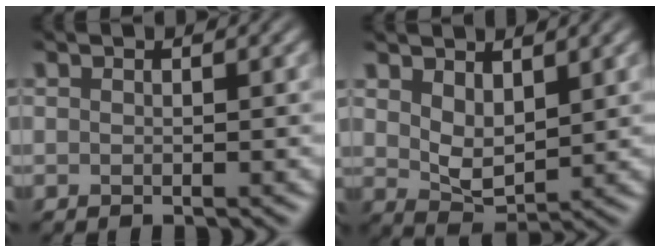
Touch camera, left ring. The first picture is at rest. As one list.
[{"total": 3.4, "force": [1.6, 1.8, 2.4], "torque": [-0.049, -0.007, 0.036]}]